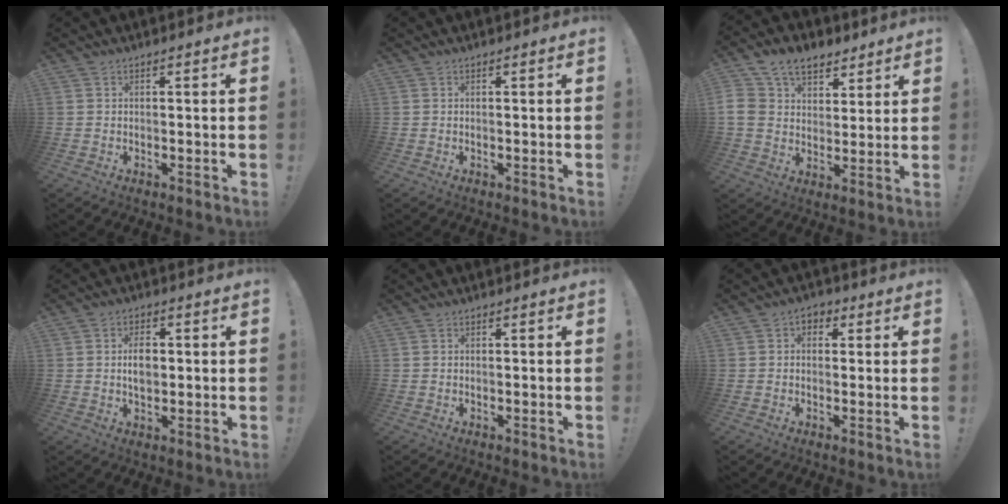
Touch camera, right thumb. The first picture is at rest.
{"total": 0.0}
{"total": 12.0, "force": [6.1, 8.9, 5.3], "torque": [-0.095, -0.019, 0.124]}
{"total": 5.8, "force": [0.5, 3.8, 4.2], "torque": [-0.059, -0.002, 0.003]}
{"total": 0.0}
{"total": 3.3, "force": [0.6, 2.6, 1.9], "torque": [-0.022, 0.004, 0.009]}